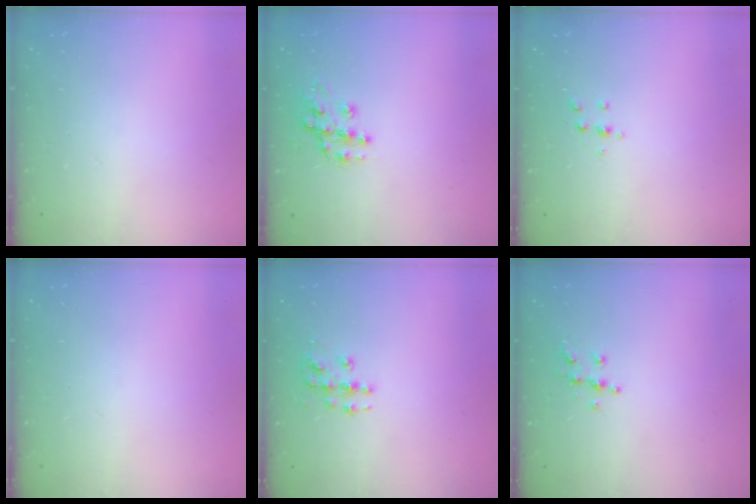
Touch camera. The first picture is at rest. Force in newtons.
{"total": 10.7, "press": 10.7, "slide": 0.6}
{"total": 4.9, "press": 4.8, "slide": 1.1}
{"total": 0.0}
{"total": 6.1, "press": 6.1, "slide": 0.4}
{"total": 5.9, "press": 5.9, "slide": 0.2}